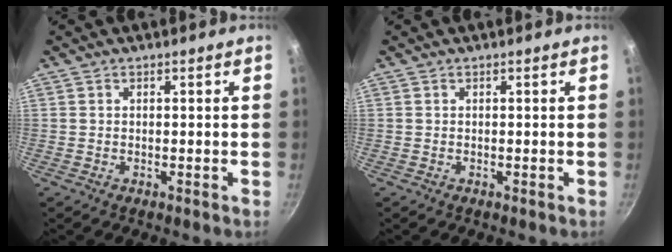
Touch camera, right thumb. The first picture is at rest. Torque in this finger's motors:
{"motor_torque": [0.00, 0.00, 0.10, 0.06, 0.02]}